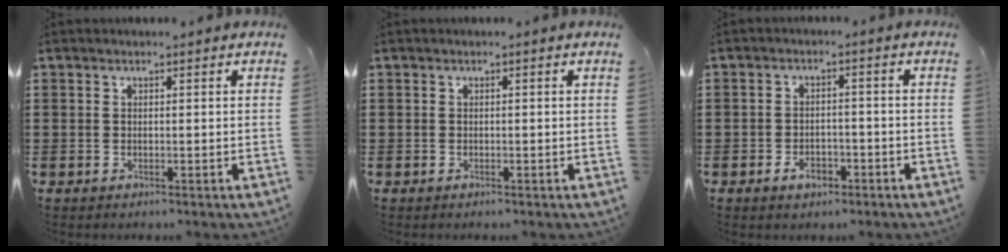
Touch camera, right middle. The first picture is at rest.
{"total": 0.0}
{"total": 3.1, "force": [-2.0, 1.6, 1.7], "torque": [-0.036, 0.000, -0.038]}